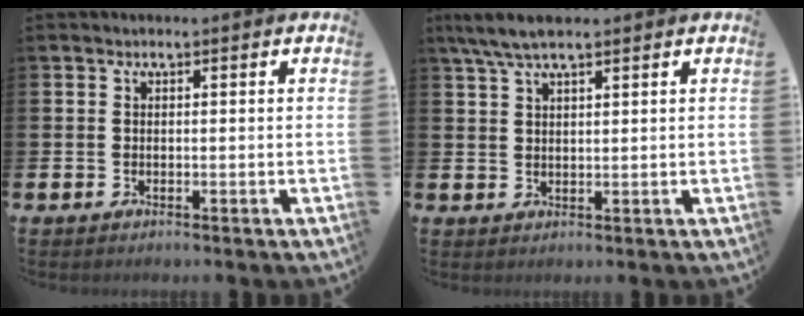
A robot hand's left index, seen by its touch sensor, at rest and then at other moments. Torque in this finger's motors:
{"motor_torque": [0.21, -0.21, 0.60, 0.14]}